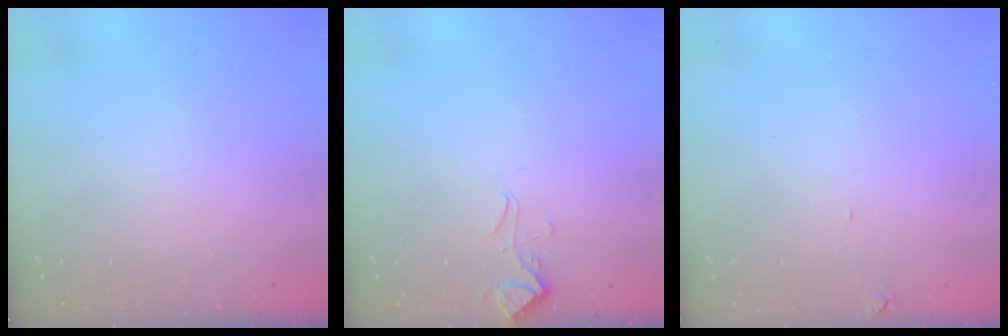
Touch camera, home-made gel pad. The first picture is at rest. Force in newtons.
{"total": 2.8, "press": 2.8, "slide": 0.5}
{"total": 1.3, "press": 1.2, "slide": 0.5}